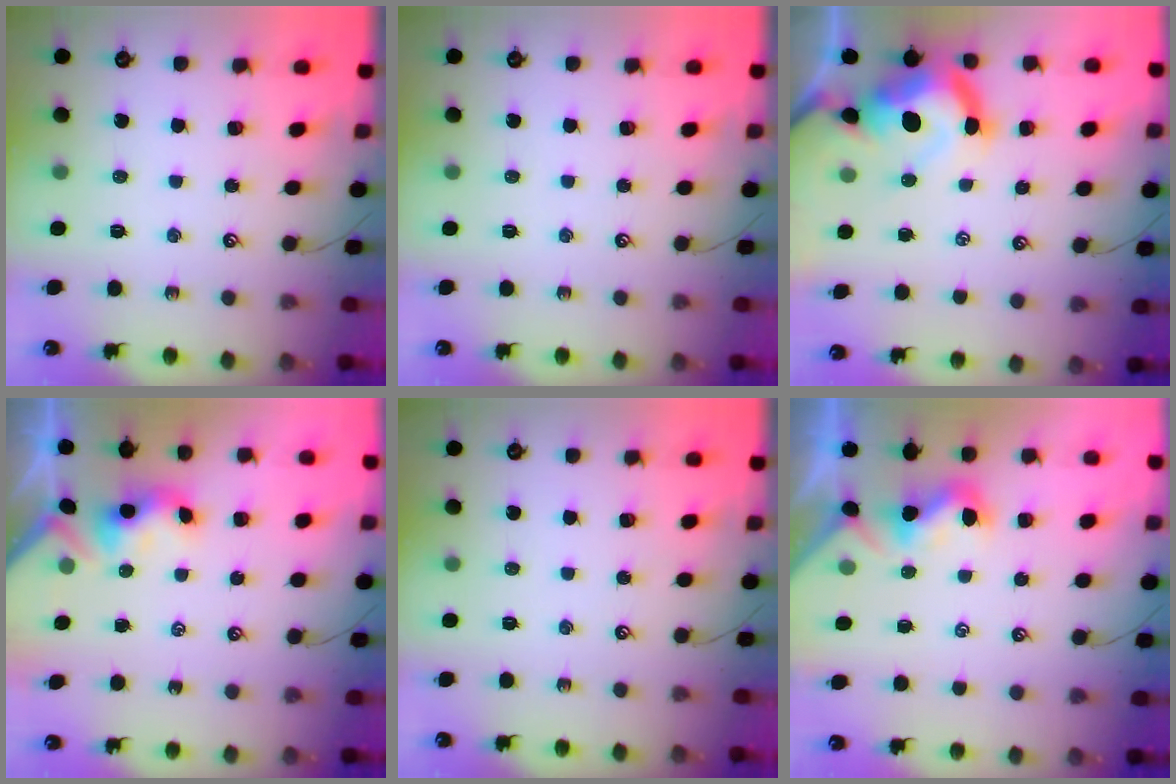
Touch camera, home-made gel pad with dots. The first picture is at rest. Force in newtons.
{"total": 0.0}
{"total": 13.1, "press": 12.9, "slide": 2.3}
{"total": 3.4, "press": 3.4, "slide": 0.2}
{"total": 0.0}
{"total": 0.9, "press": 0.9, "slide": 0.4}